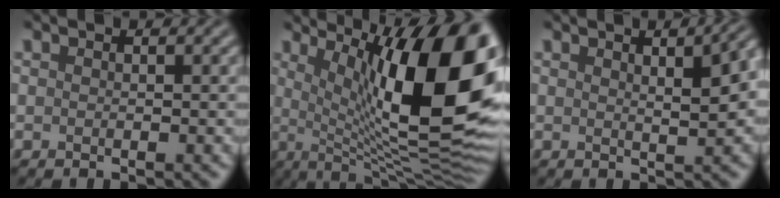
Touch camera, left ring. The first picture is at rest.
{"total": 16.6, "force": [3.3, 4.9, 15.5], "torque": [-0.185, -0.001, 0.052]}
{"total": 4.8, "force": [1.5, 1.4, 4.3], "torque": [-0.040, 0.011, 0.023]}